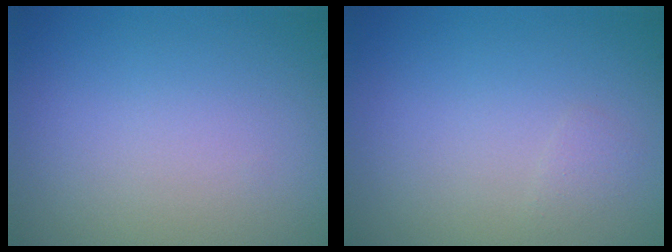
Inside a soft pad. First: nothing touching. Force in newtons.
{"total": 0.6, "press": 0.6, "slide": 0.0}